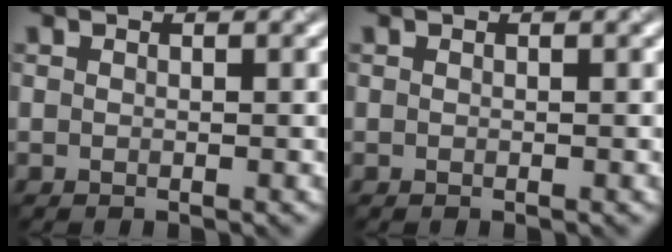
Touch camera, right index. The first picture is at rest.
{"total": 0.0}